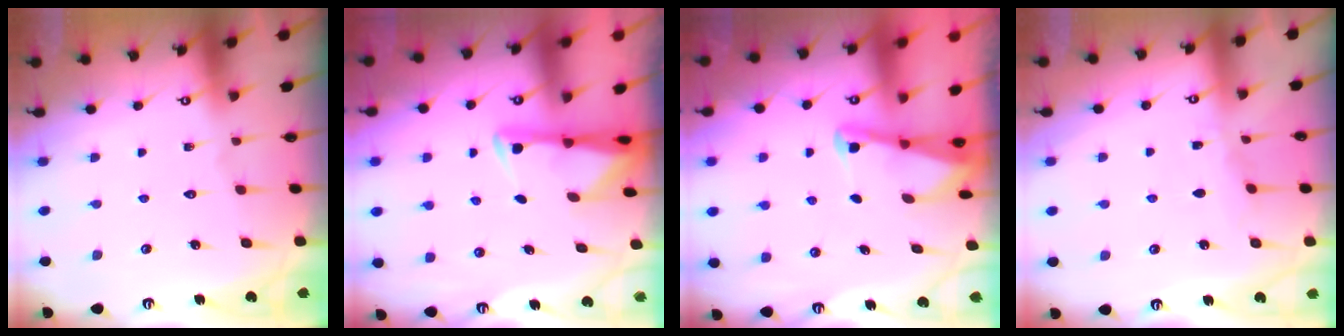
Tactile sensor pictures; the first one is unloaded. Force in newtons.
{"total": 3.0, "press": 2.9, "slide": 0.6}
{"total": 2.2, "press": 2.2, "slide": 0.3}
{"total": 3.9, "press": 3.9, "slide": 0.6}